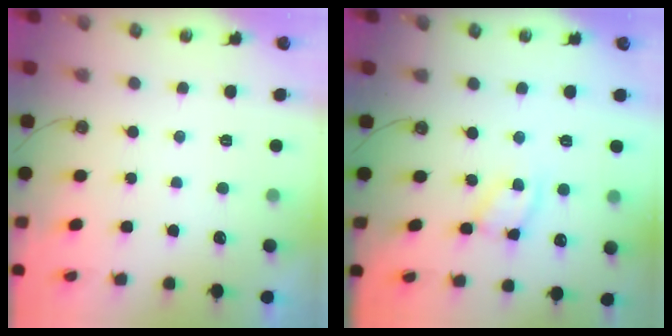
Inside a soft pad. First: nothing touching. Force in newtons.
{"total": 7.0, "press": 7.0, "slide": 0.4}